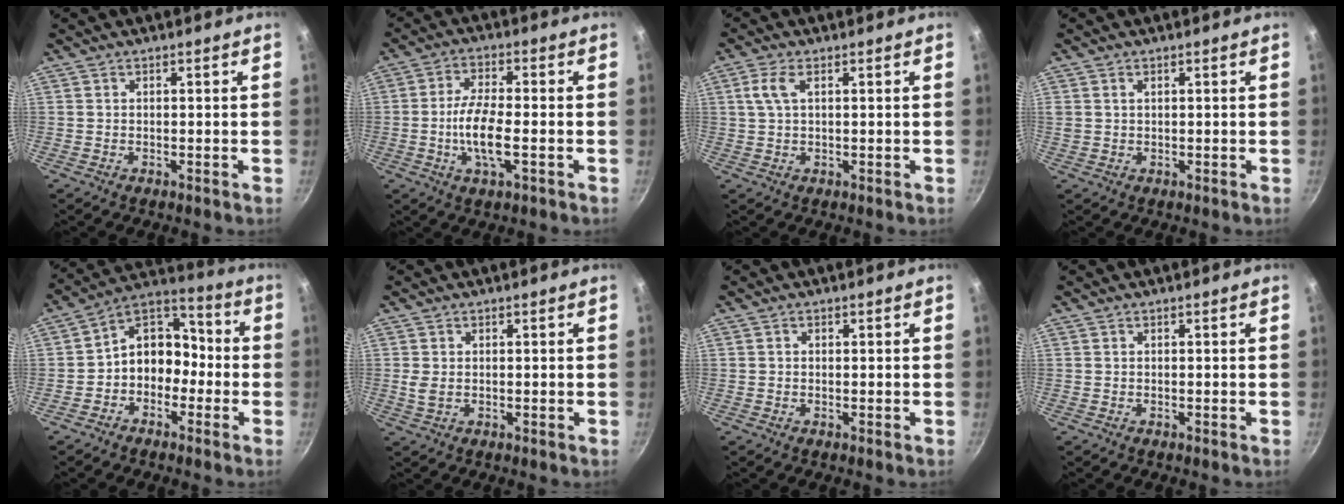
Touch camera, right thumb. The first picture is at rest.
{"total": 8.3, "force": [-1.7, 2.8, 7.7], "torque": [-0.157, 0.006, -0.034]}
{"total": 3.6, "force": [1.3, 1.6, 2.9], "torque": [-0.079, 0.011, 0.025]}
{"total": 3.8, "force": [1.4, 2.4, 2.6], "torque": [-0.064, 0.001, 0.036]}
{"total": 11.7, "force": [-2.1, 8.7, 7.6], "torque": [-0.080, 0.051, -0.053]}
{"total": 2.0, "force": [0.1, 1.3, 1.5], "torque": [-0.040, -0.003, 0.006]}
{"total": 0.0}
{"total": 0.0}